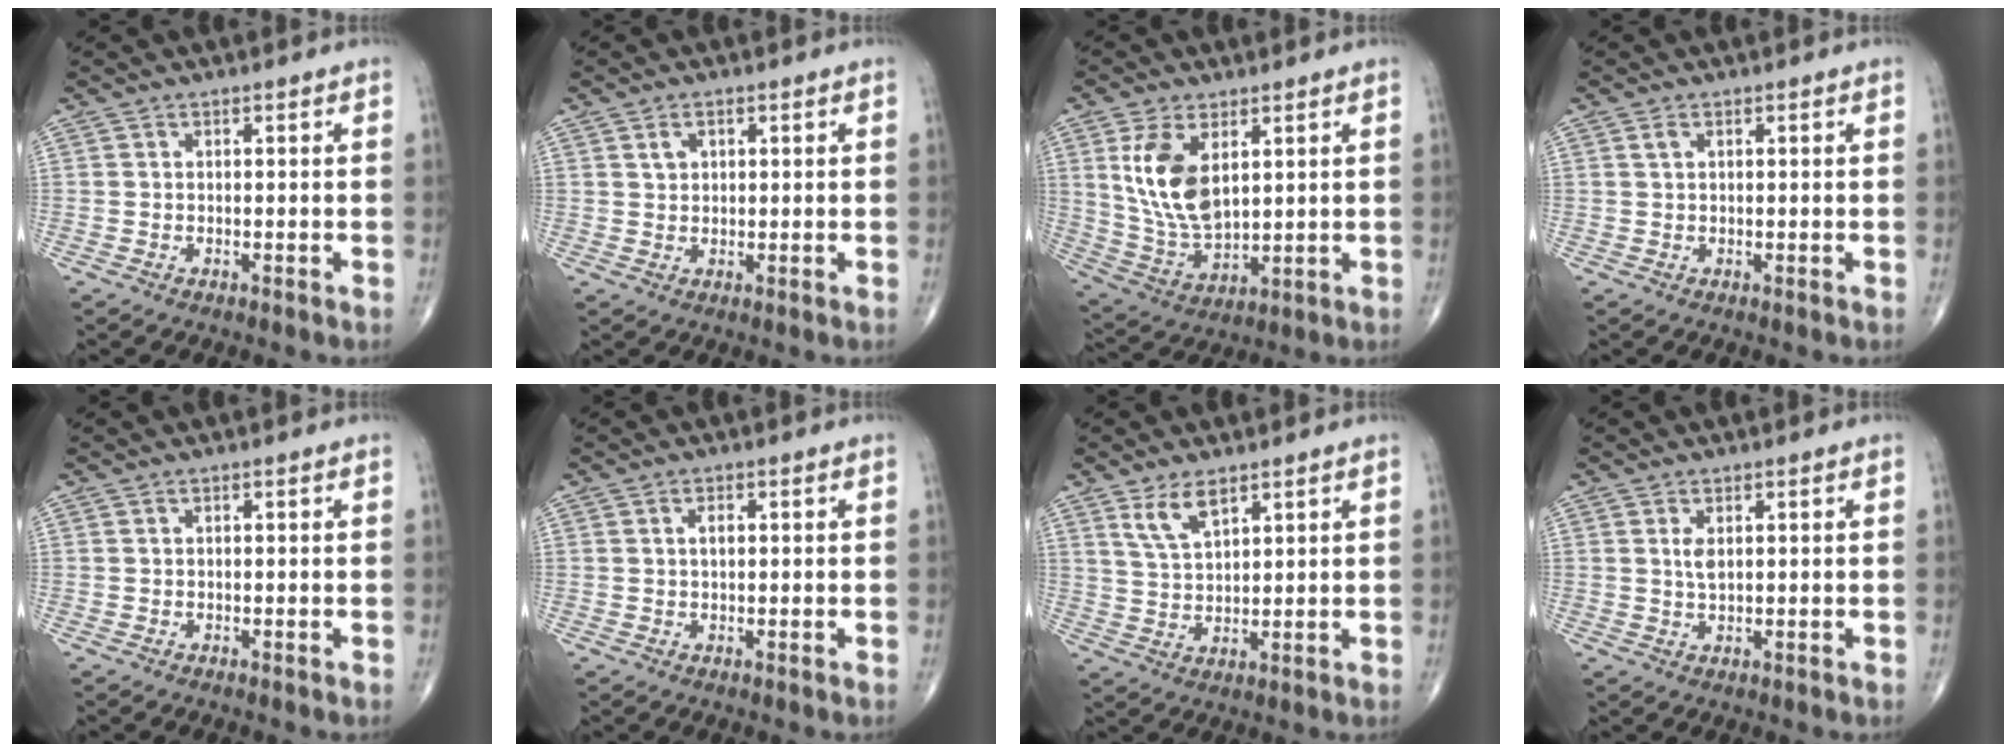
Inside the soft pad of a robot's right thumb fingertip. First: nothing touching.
{"total": 2.3, "force": [1.0, 1.6, 1.4], "torque": [-0.018, 0.000, 0.019]}
{"total": 12.4, "force": [3.8, 6.8, 9.8], "torque": [-0.183, -0.018, 0.086]}
{"total": 1.0, "force": [0.4, 0.6, 0.7], "torque": [-0.015, 0.005, 0.008]}
{"total": 0.0}
{"total": 1.6, "force": [0.3, 0.8, 1.3], "torque": [-0.020, 0.002, 0.004]}
{"total": 5.8, "force": [3.7, 2.4, 3.8], "torque": [-0.066, -0.021, 0.076]}
{"total": 2.3, "force": [0.6, 1.0, 1.9], "torque": [-0.034, -0.004, 0.015]}